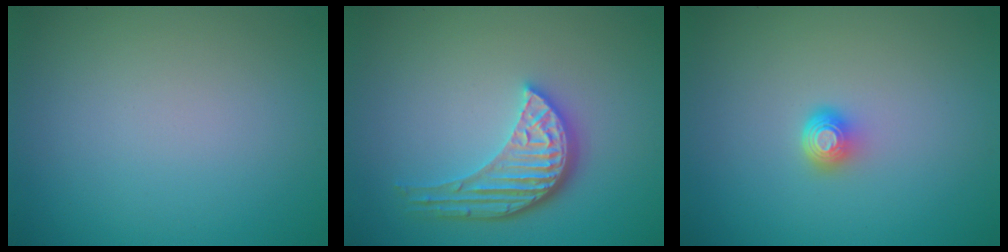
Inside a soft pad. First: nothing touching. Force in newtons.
{"total": 4.7, "press": 3.7, "slide": 3.0}
{"total": 1.6, "press": 1.2, "slide": 1.1}